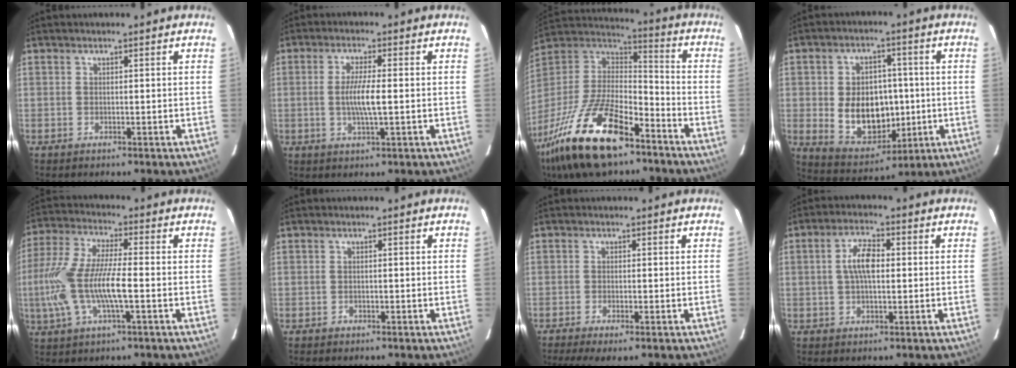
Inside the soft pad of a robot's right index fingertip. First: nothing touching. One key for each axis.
{"total": 5.5, "fx": -0.5, "fy": 0.5, "fz": 5.4, "tx": -0.099, "ty": -0.005, "tz": -0.008}
{"total": 24.9, "fx": -15.8, "fy": 9.6, "fz": 16.7, "tx": -0.348, "ty": -0.033, "tz": -0.282}
{"total": 13.4, "fx": -1.0, "fy": 9.9, "fz": 8.9, "tx": -0.182, "ty": 0.000, "tz": 0.009}
{"total": 15.1, "fx": -2.8, "fy": 3.6, "fz": 14.4, "tx": -0.300, "ty": -0.005, "tz": -0.056}
{"total": 0.9, "fx": -0.5, "fy": 0.7, "fz": 0.0, "tx": 0.004, "ty": 0.002, "tz": -0.007}
{"total": 4.7, "fx": -3.2, "fy": 0.6, "fz": 3.4, "tx": -0.073, "ty": -0.018, "tz": -0.054}
{"total": 5.9, "fx": 0.5, "fy": 2.5, "fz": 5.3, "tx": -0.101, "ty": 0.013, "tz": 0.010}